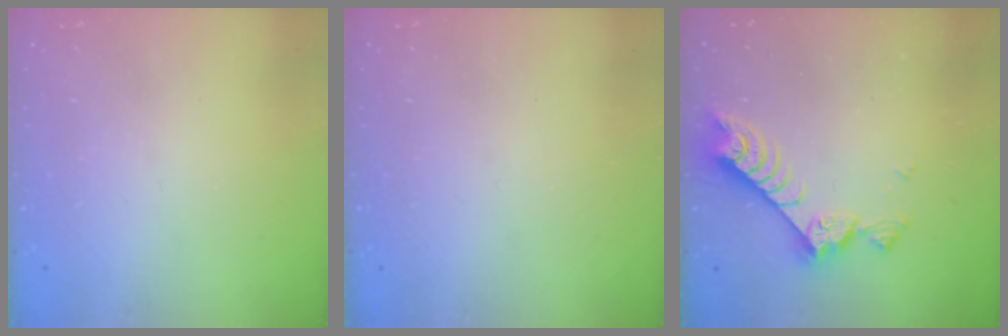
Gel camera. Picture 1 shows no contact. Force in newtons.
{"total": 0.0}
{"total": 7.7, "press": 7.6, "slide": 1.2}